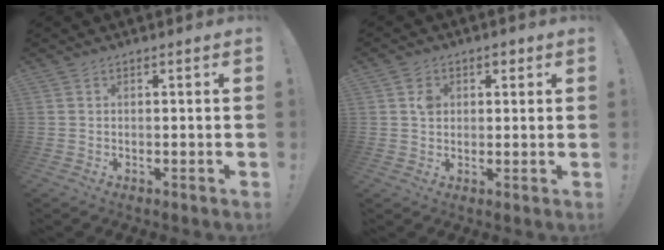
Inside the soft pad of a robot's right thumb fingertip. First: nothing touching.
{"total": 4.1, "force": [1.4, 3.6, 1.4], "torque": [-0.004, -0.002, 0.018]}